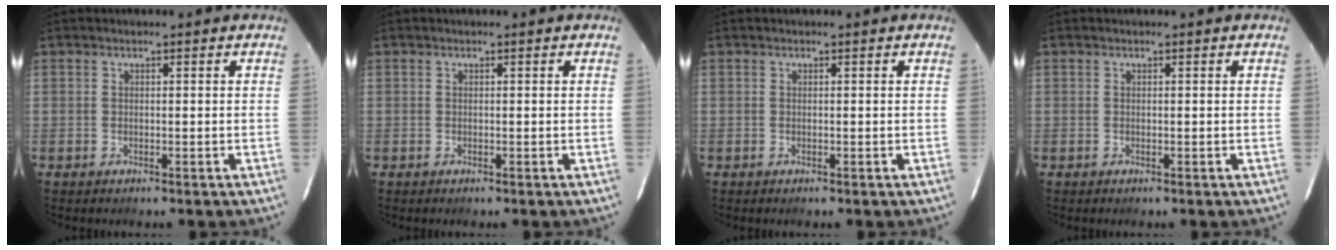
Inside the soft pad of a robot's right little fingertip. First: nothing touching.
{"total": 0.0}
{"total": 0.0}
{"total": 0.0}